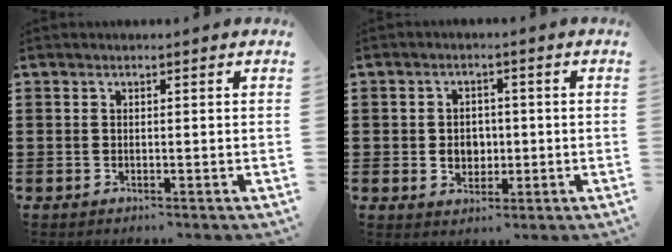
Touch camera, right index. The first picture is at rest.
{"total": 3.6, "force": [-0.2, 3.1, 1.7], "torque": [-0.034, 0.006, -0.010]}